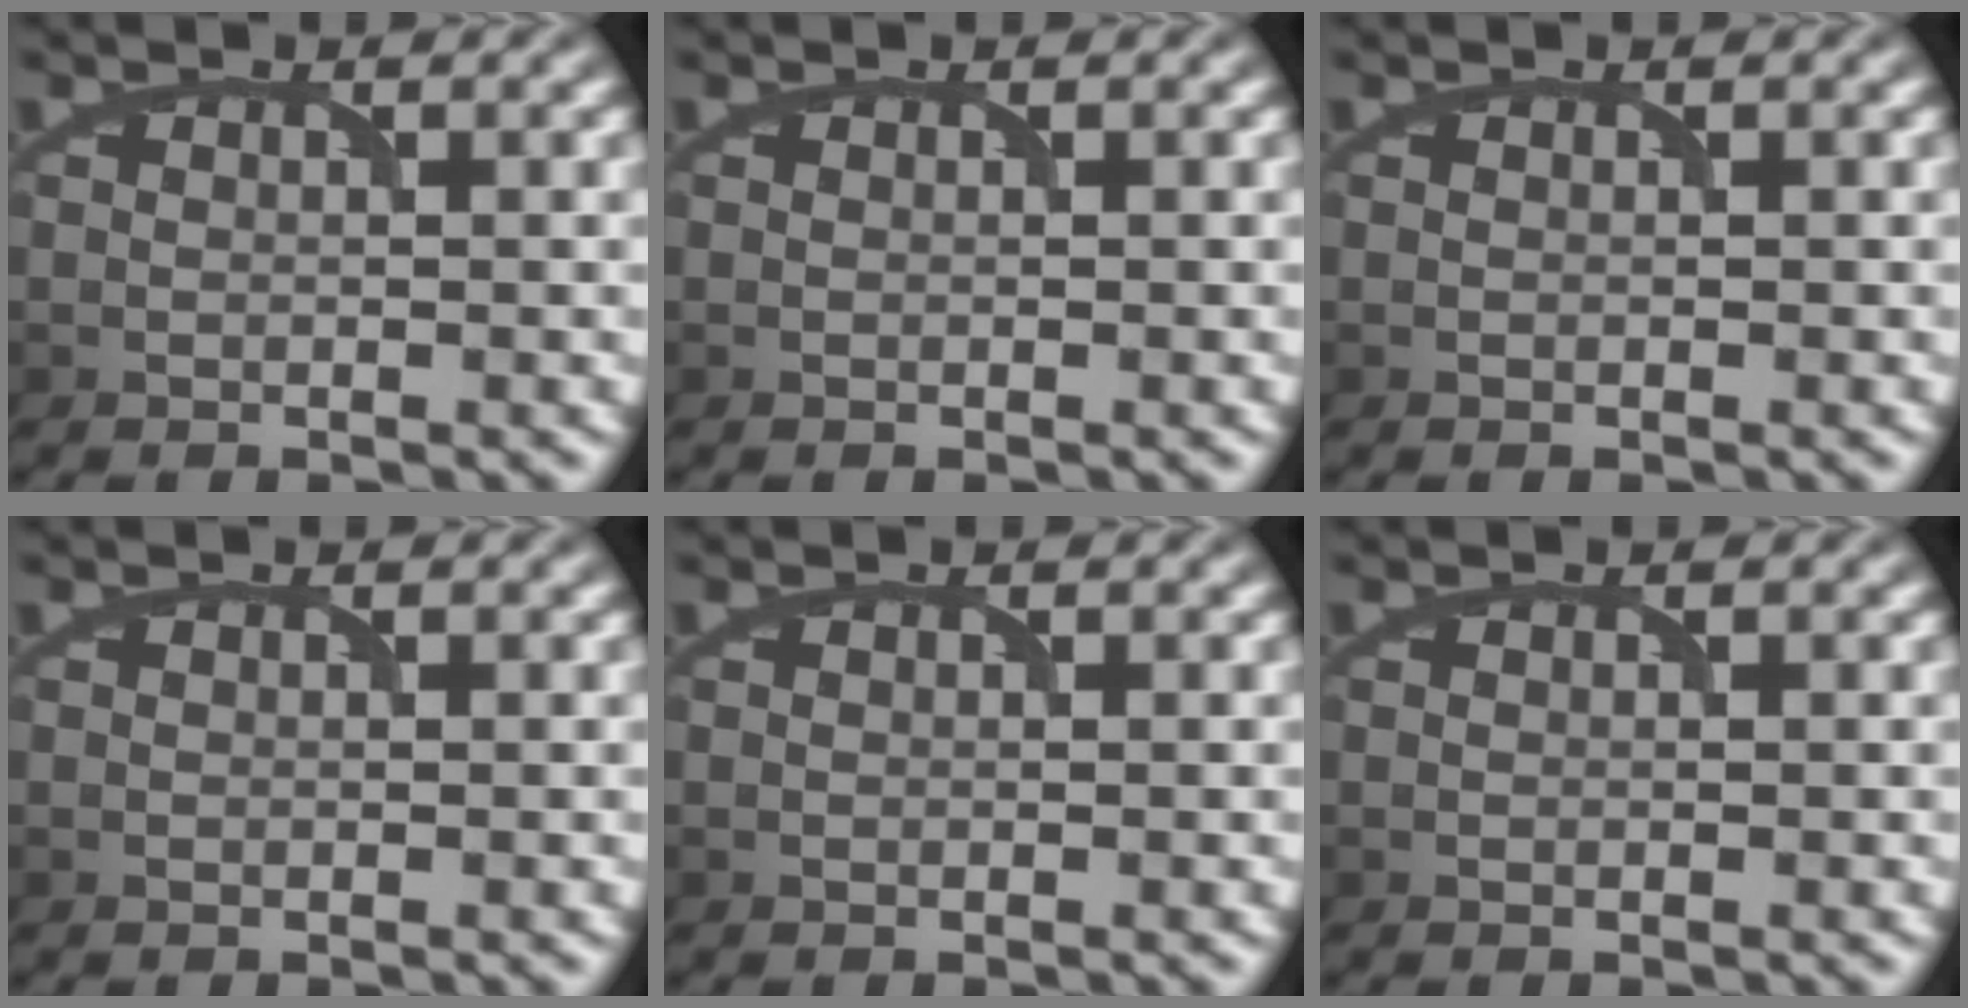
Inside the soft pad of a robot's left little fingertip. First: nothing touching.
{"total": 0.0}
{"total": 0.0}
{"total": 0.0}
{"total": 0.0}
{"total": 0.0}